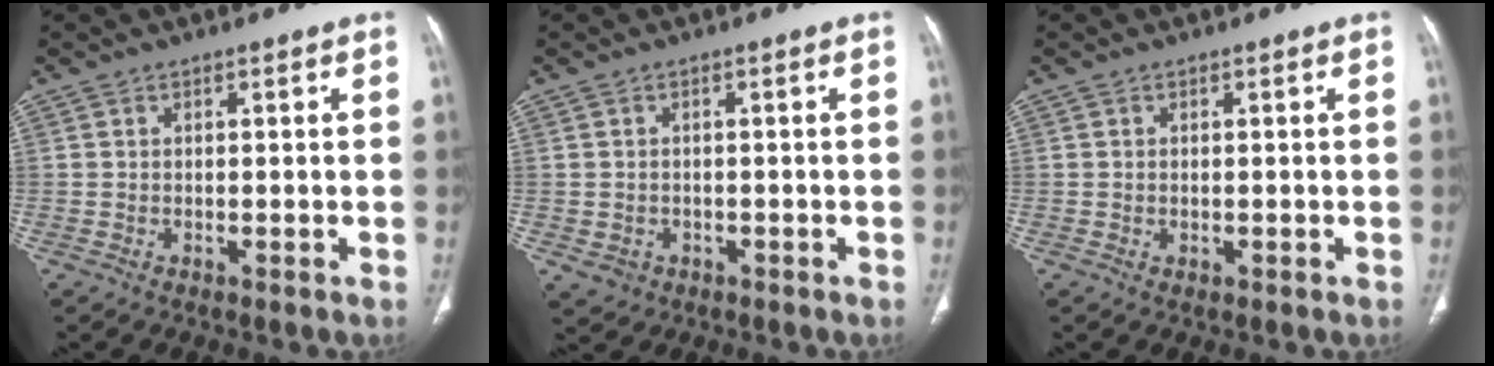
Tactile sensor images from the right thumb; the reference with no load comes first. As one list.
[{"total": 2.7, "force": [-0.8, 2.5, 0.9], "torque": [-0.013, 0.005, -0.001]}, {"total": 0.6, "force": [0.0, 0.5, 0.4], "torque": [-0.012, -0.001, 0.004]}]